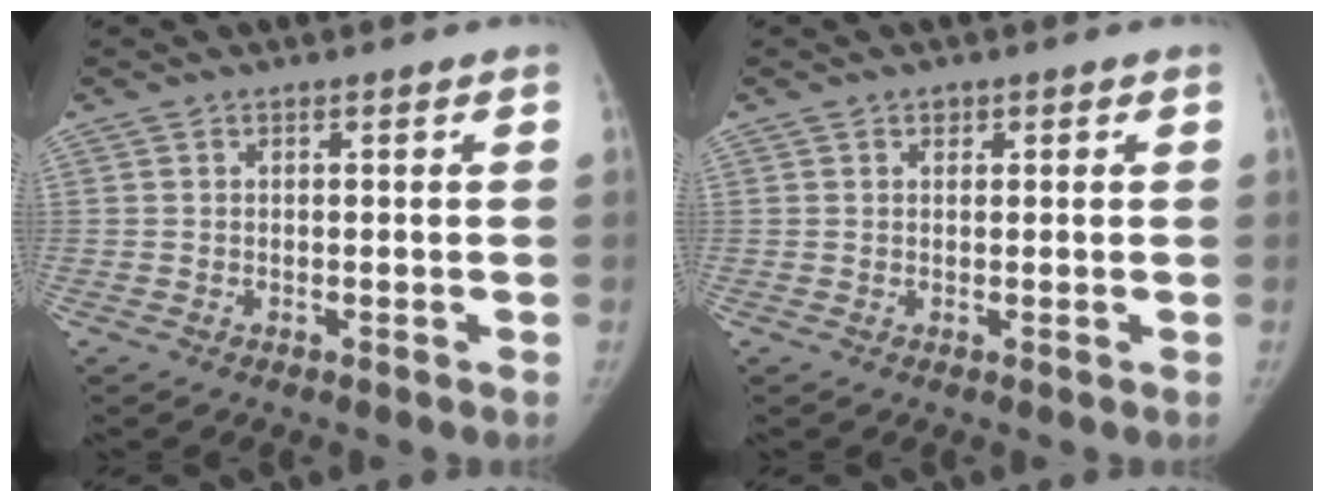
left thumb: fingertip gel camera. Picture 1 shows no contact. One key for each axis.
{"total": 0.9, "fx": 0.5, "fy": 0.7, "fz": 0.2, "tx": 0.005, "ty": -0.002, "tz": 0.006}